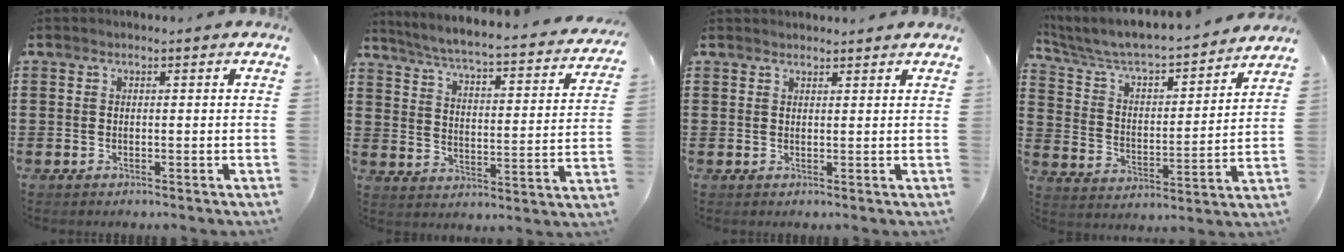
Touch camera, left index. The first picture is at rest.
{"total": 3.9, "force": [3.5, -0.3, 1.7], "torque": [-0.054, -0.036, 0.048]}
{"total": 1.3, "force": [1.3, 0.1, 0.0], "torque": [-0.004, 0.000, 0.026]}
{"total": 5.0, "force": [4.6, 0.8, 1.9], "torque": [-0.060, -0.041, 0.069]}